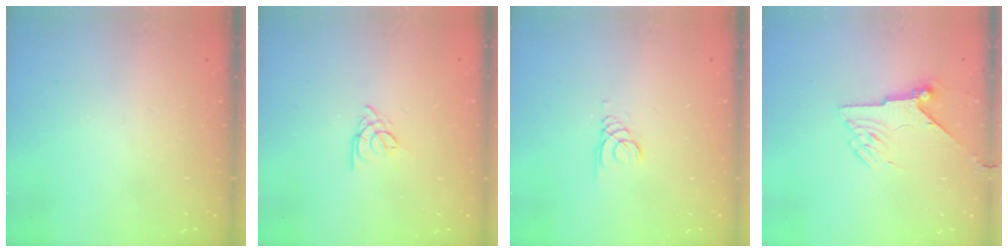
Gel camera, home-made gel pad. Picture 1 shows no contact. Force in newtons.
{"total": 2.5, "press": 2.5, "slide": 0.7}
{"total": 1.5, "press": 1.5, "slide": 0.1}
{"total": 6.7, "press": 6.7, "slide": 1.0}